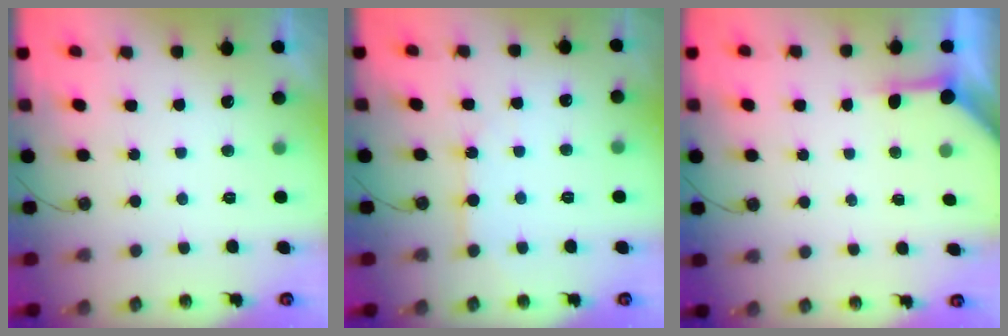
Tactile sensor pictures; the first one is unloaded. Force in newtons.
{"total": 4.9, "press": 4.9, "slide": 0.4}
{"total": 3.8, "press": 3.8, "slide": 0.5}